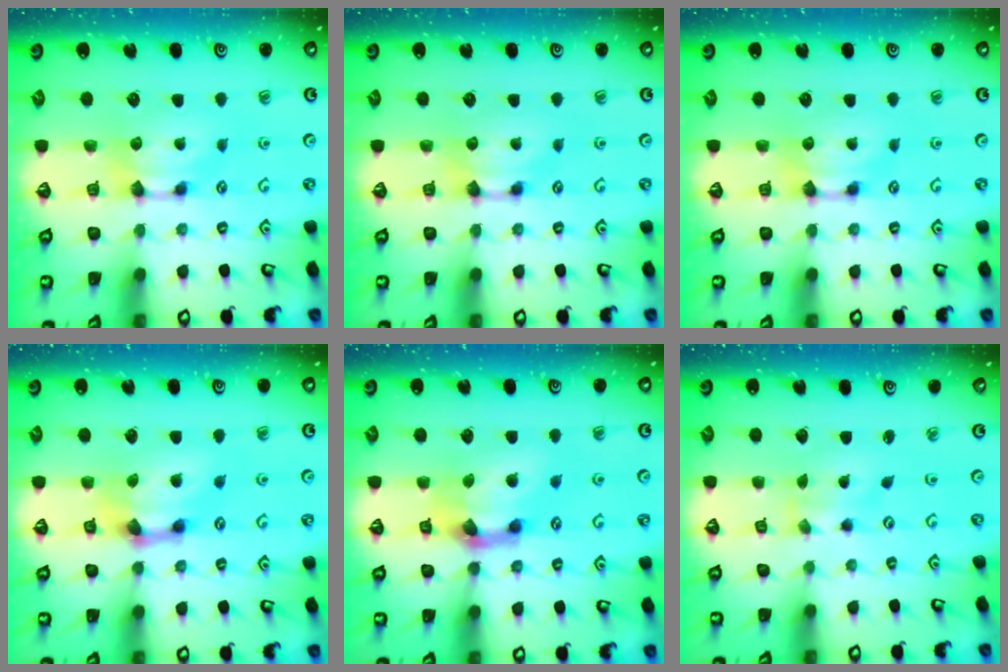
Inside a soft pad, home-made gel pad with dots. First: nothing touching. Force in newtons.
{"total": 0.0}
{"total": 0.0}
{"total": 3.4, "press": 2.7, "slide": 2.1}
{"total": 4.7, "press": 4.1, "slide": 2.4}
{"total": 1.7, "press": 1.3, "slide": 1.1}